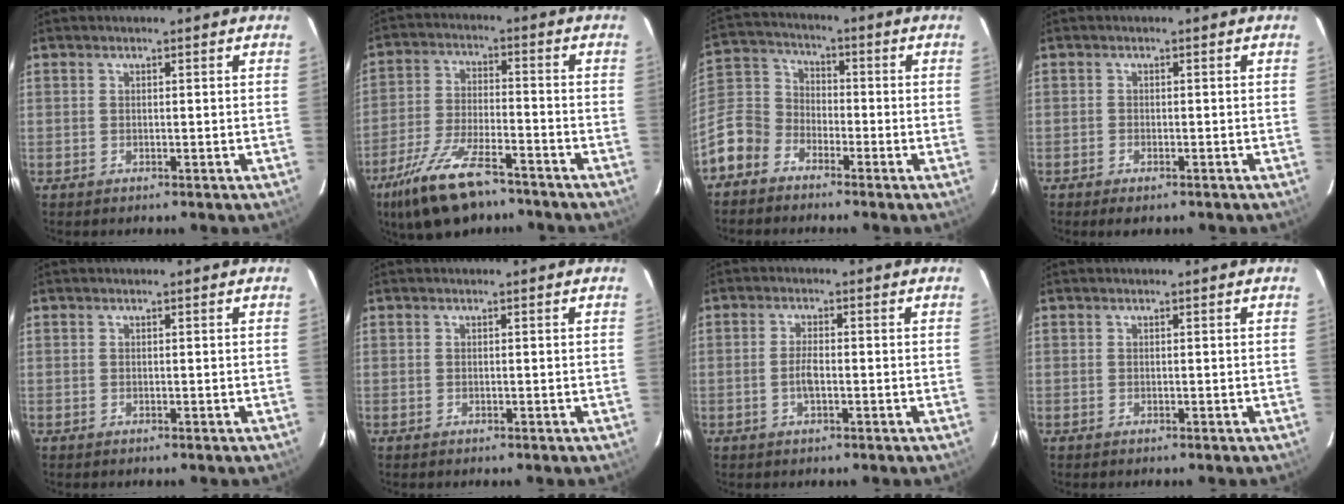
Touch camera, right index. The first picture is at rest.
{"total": 14.6, "force": [-10.5, 5.1, 8.9], "torque": [-0.196, -0.026, -0.190]}
{"total": 11.3, "force": [-6.9, 8.2, 3.5], "torque": [-0.096, 0.037, -0.147]}
{"total": 2.1, "force": [-1.5, 0.9, 1.1], "torque": [-0.029, -0.005, -0.029]}
{"total": 0.0}
{"total": 0.0}
{"total": 3.1, "force": [-0.8, 1.1, 2.8], "torque": [-0.056, 0.001, -0.014]}
{"total": 0.0}